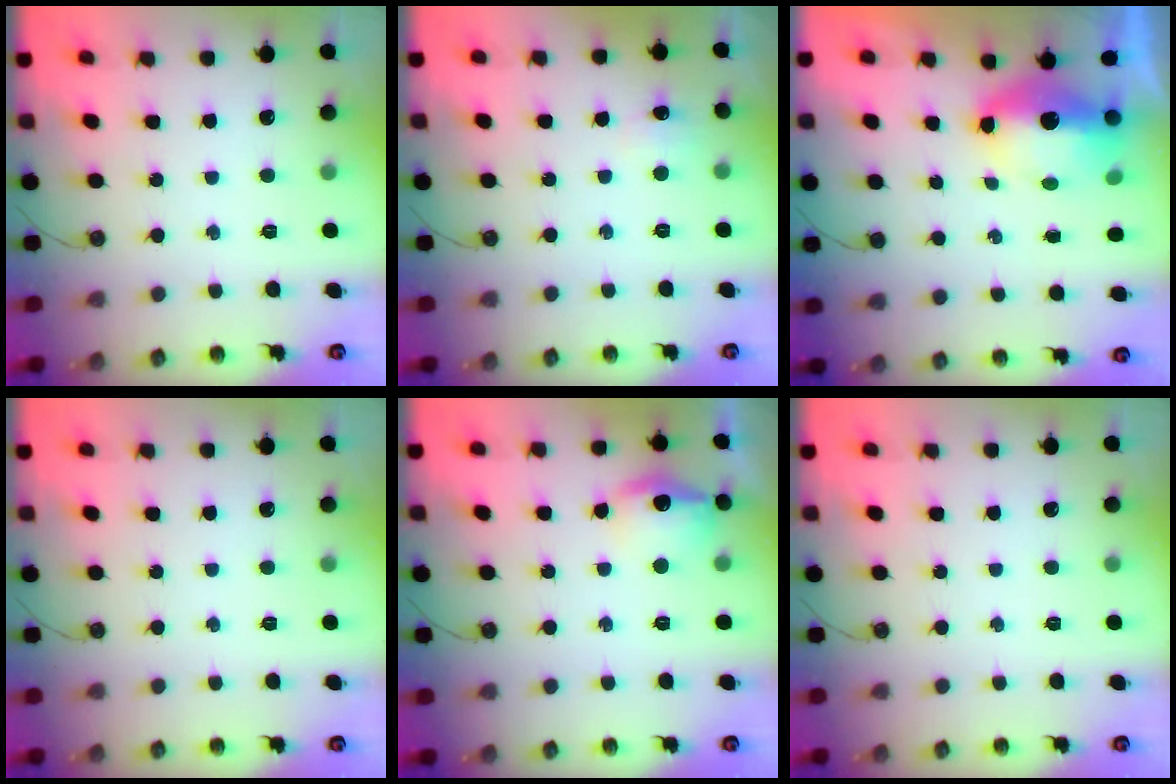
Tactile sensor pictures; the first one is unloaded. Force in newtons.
{"total": 6.1, "press": 6.1, "slide": 0.9}
{"total": 8.5, "press": 8.4, "slide": 0.9}
{"total": 0.0}
{"total": 12.8, "press": 12.8, "slide": 1.1}
{"total": 0.0}